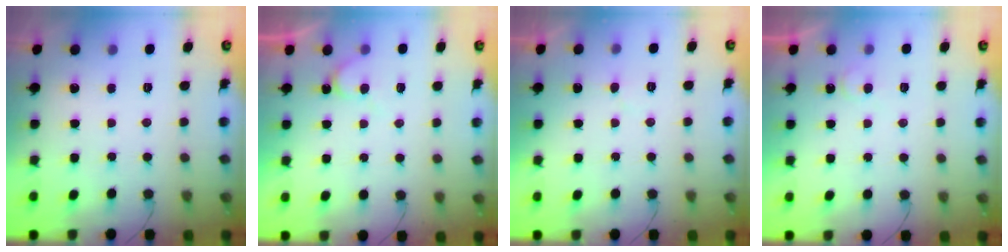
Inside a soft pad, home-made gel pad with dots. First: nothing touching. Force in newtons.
{"total": 5.9, "press": 5.9, "slide": 0.5}
{"total": 3.0, "press": 3.0, "slide": 0.1}
{"total": 4.4, "press": 4.3, "slide": 0.4}